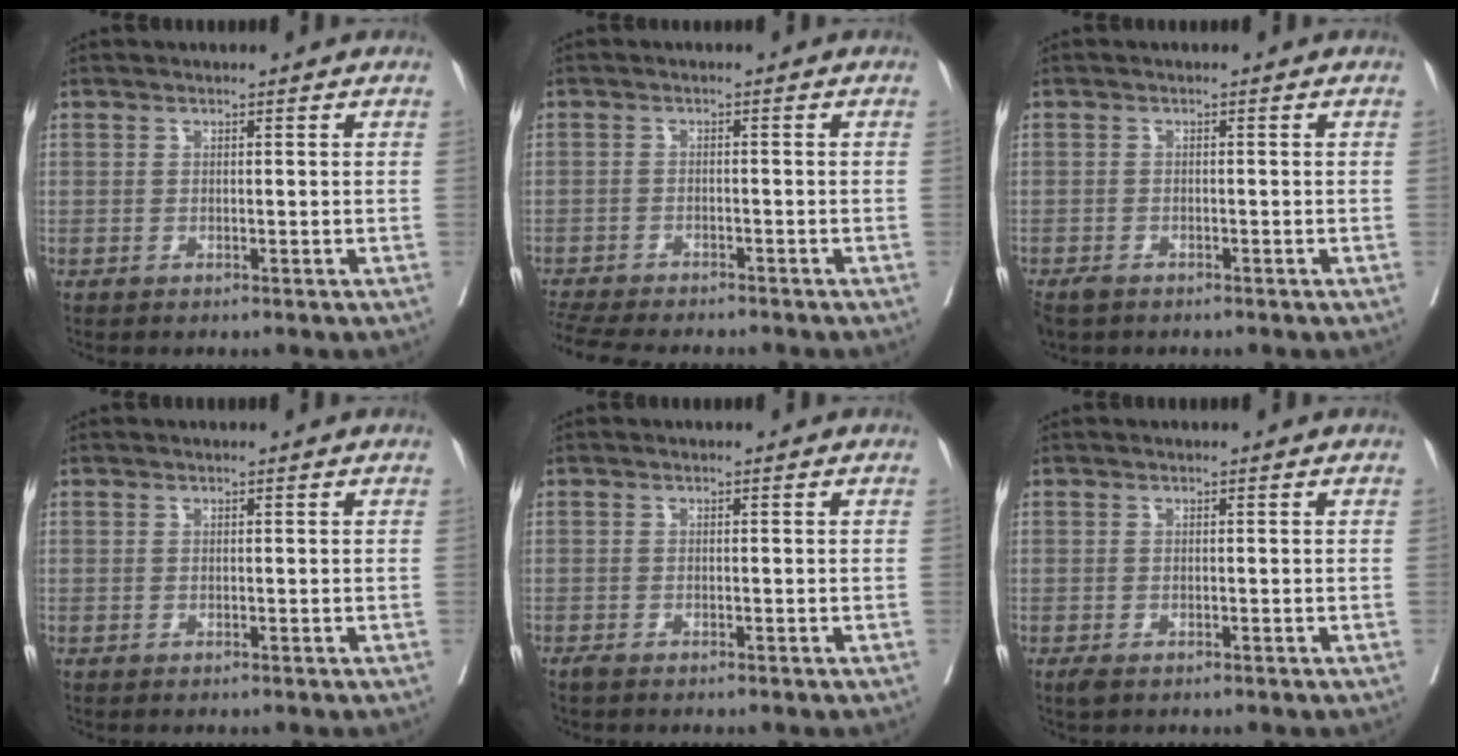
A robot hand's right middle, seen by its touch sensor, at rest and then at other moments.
{"total": 11.7, "force": [-10.4, 2.3, 4.8], "torque": [-0.089, -0.013, -0.151]}
{"total": 2.9, "force": [-2.2, 1.4, 1.1], "torque": [-0.023, -0.005, -0.037]}
{"total": 0.0}
{"total": 0.7, "force": [-0.6, 0.1, 0.3], "torque": [-0.012, -0.003, -0.013]}
{"total": 0.9, "force": [-0.6, 0.4, 0.5], "torque": [-0.011, -0.002, -0.007]}